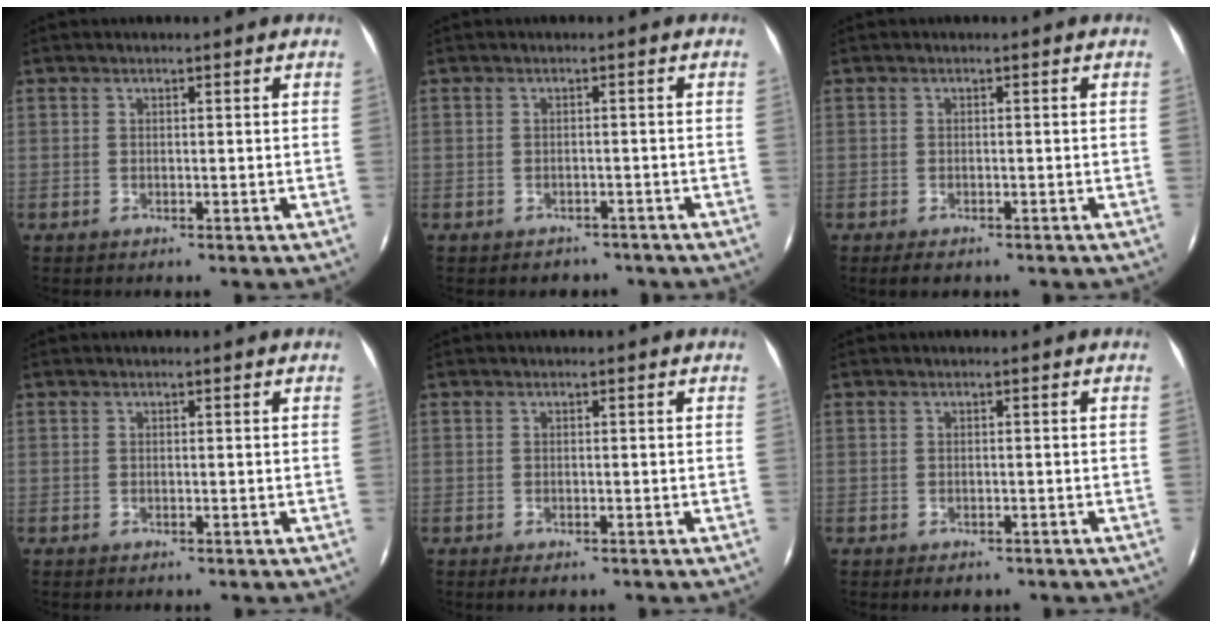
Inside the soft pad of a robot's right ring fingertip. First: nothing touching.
{"total": 4.0, "force": [-3.2, 2.3, 0.7], "torque": [-0.007, 0.010, -0.034]}
{"total": 2.5, "force": [-1.8, 1.1, 1.3], "torque": [-0.026, -0.007, -0.028]}
{"total": 0.0}
{"total": 1.7, "force": [-1.2, 0.7, 0.9], "torque": [-0.018, -0.004, -0.019]}
{"total": 2.2, "force": [-1.6, 1.3, 0.8], "torque": [-0.016, -0.003, -0.020]}